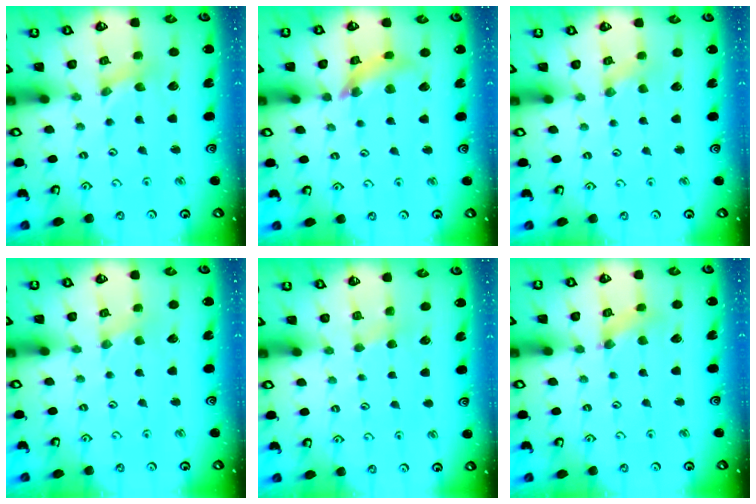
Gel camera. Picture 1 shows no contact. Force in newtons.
{"total": 11.1, "press": 11.0, "slide": 1.4}
{"total": 0.0}
{"total": 0.0}
{"total": 2.5, "press": 2.5, "slide": 0.3}
{"total": 1.5, "press": 1.5, "slide": 0.2}